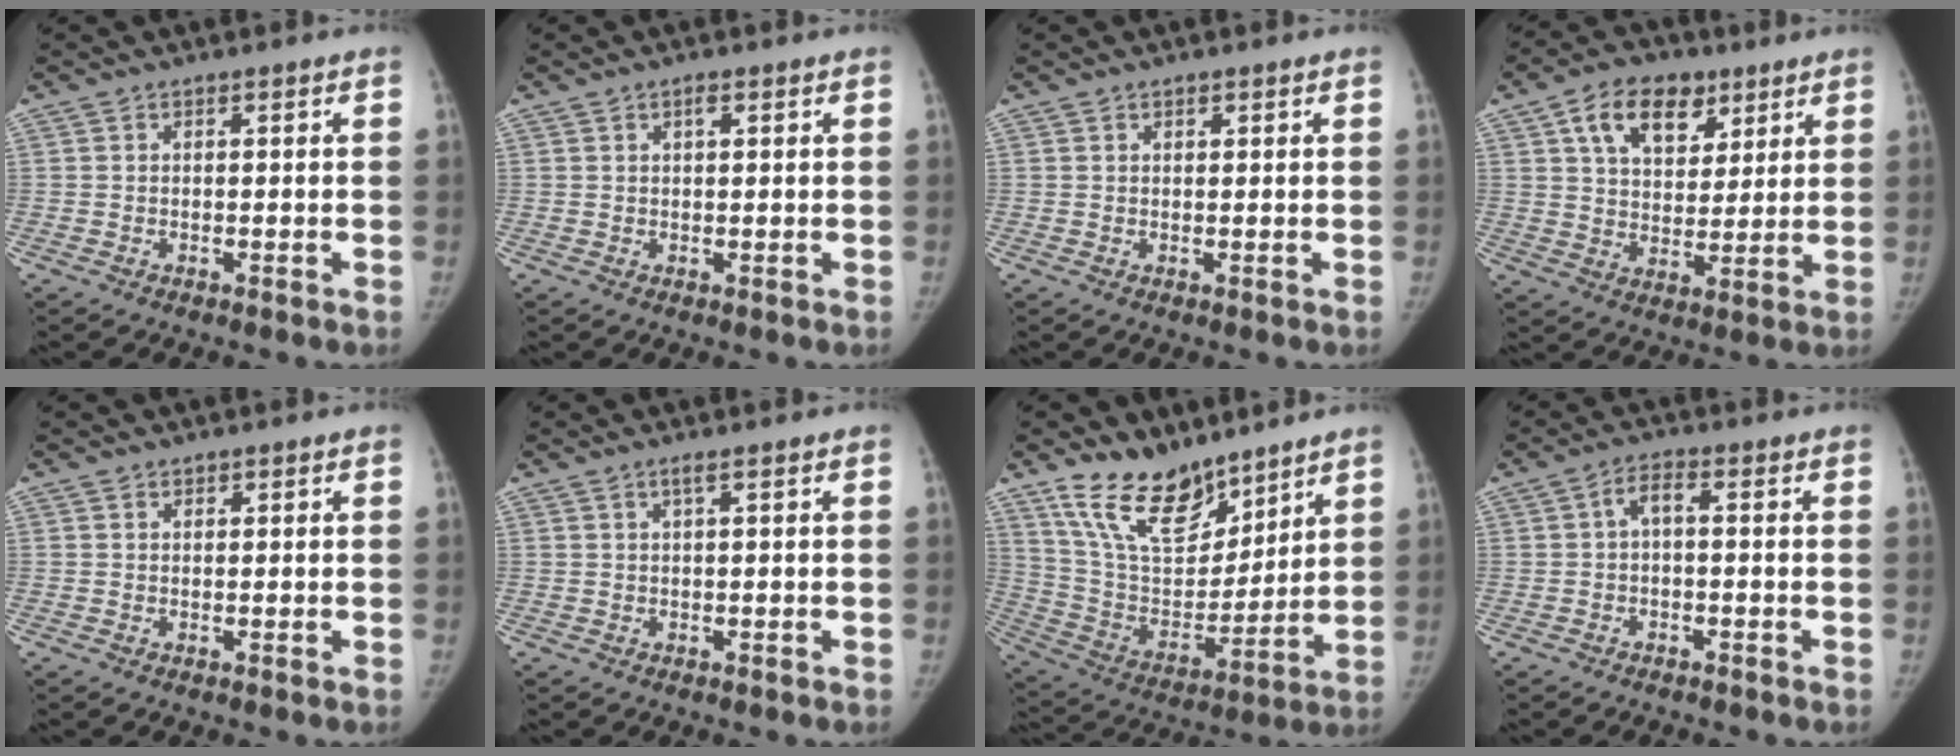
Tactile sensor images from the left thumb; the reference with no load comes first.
{"total": 1.4, "force": [0.7, 0.7, 1.0], "torque": [-0.012, 0.000, 0.009]}
{"total": 0.8, "force": [0.5, 0.5, 0.3], "torque": [0.003, -0.002, 0.006]}
{"total": 12.8, "force": [6.4, 8.3, 7.3], "torque": [-0.083, -0.019, 0.109]}
{"total": 0.6, "force": [0.4, 0.4, 0.0], "torque": [0.008, -0.002, 0.004]}
{"total": 1.0, "force": [0.6, -0.1, 0.8], "torque": [-0.020, 0.005, 0.012]}
{"total": 17.0, "force": [12.8, 7.8, 7.9], "torque": [-0.095, -0.070, 0.245]}
{"total": 2.6, "force": [-0.3, 1.1, 2.3], "torque": [-0.038, 0.017, -0.010]}